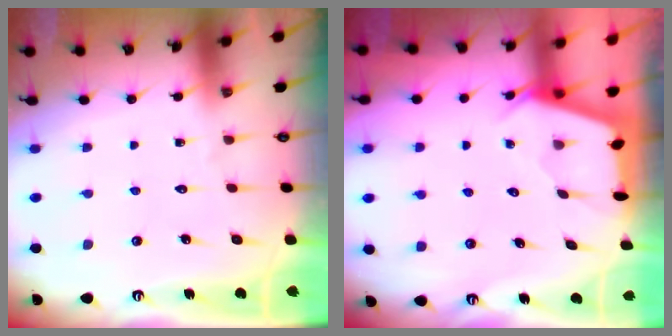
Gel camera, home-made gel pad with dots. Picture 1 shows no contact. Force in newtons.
{"total": 2.6, "press": 2.5, "slide": 0.3}